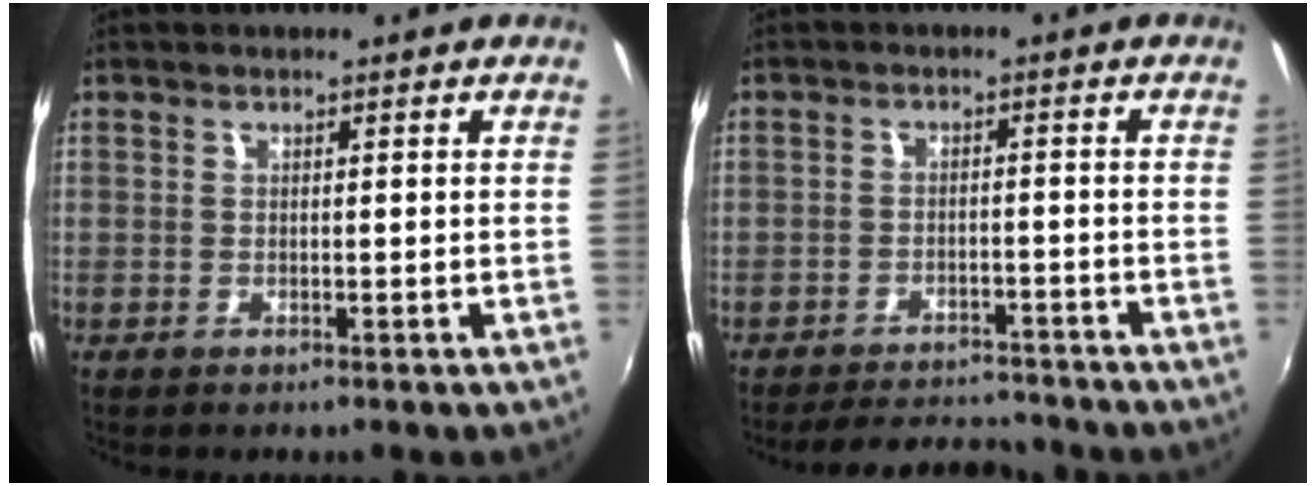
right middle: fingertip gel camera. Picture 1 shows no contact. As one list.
[{"total": 8.6, "force": [-7.9, 2.6, 2.0], "torque": [-0.058, 0.017, -0.106]}]